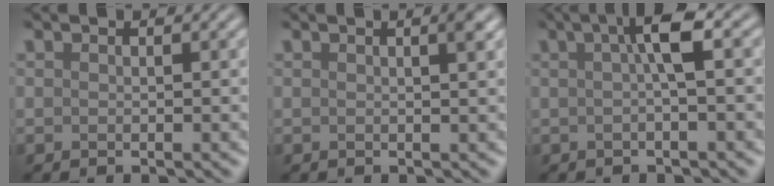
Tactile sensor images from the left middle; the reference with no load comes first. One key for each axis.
{"total": 1.5, "fx": 0.7, "fy": 0.4, "fz": 1.3, "tx": -0.012, "ty": 0.006, "tz": 0.007}
{"total": 3.3, "fx": 0.5, "fy": 0.5, "fz": 3.2, "tx": -0.054, "ty": 0.009, "tz": 0.006}